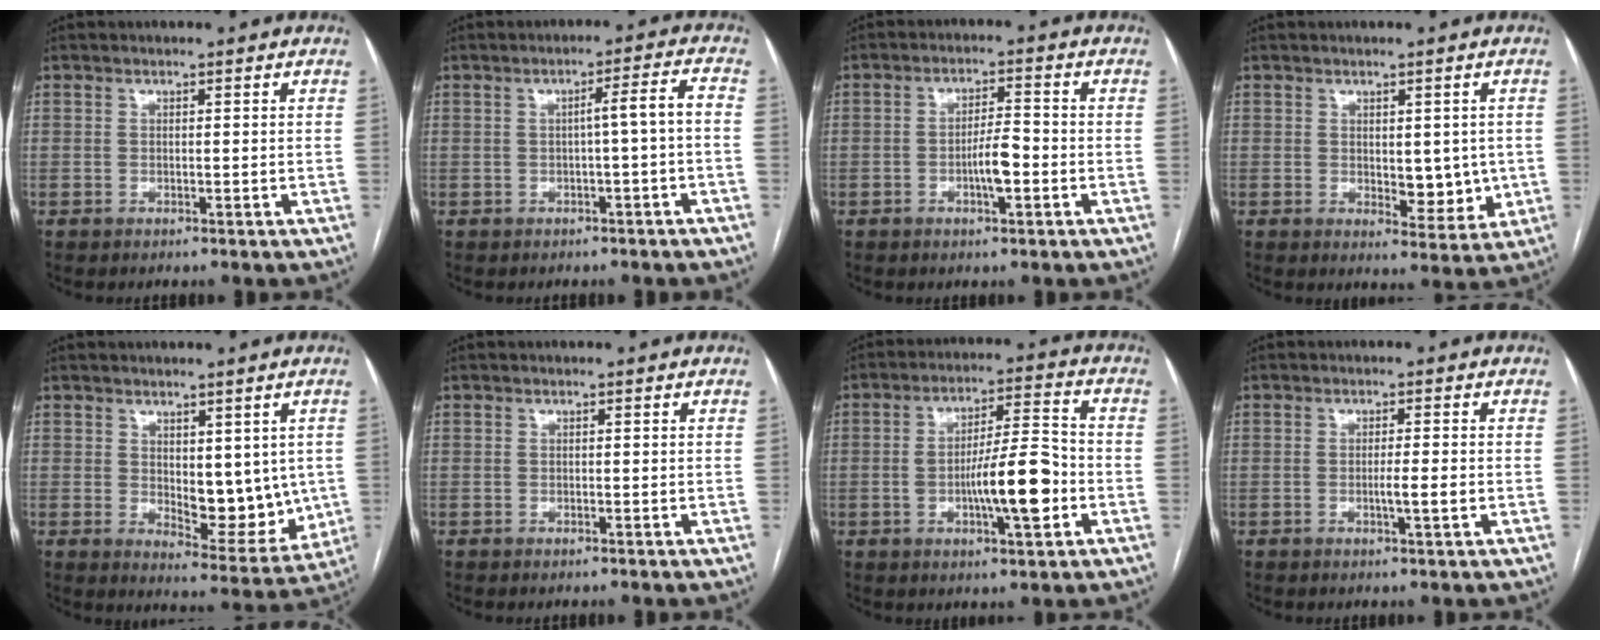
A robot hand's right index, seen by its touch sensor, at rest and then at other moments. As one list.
[{"total": 3.9, "force": [-0.8, -0.1, 3.8], "torque": [-0.052, 0.013, -0.009]}, {"total": 4.9, "force": [-1.5, 1.0, 4.5], "torque": [-0.081, 0.004, -0.025]}, {"total": 6.2, "force": [-0.1, 3.1, 5.4], "torque": [-0.063, -0.009, 0.008]}, {"total": 9.8, "force": [0.6, 4.8, 8.5], "torque": [-0.099, -0.016, 0.025]}, {"total": 0.0}, {"total": 11.4, "force": [-2.7, 2.2, 10.8], "torque": [-0.181, 0.011, -0.042]}, {"total": 2.8, "force": [-0.7, -0.2, 2.7], "torque": [-0.047, -0.004, -0.012]}]